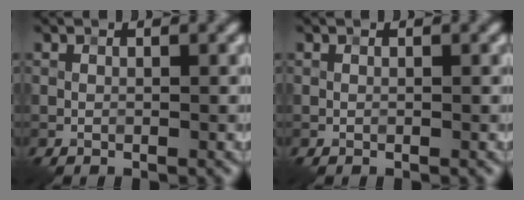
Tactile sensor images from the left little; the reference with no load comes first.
{"total": 0.0}